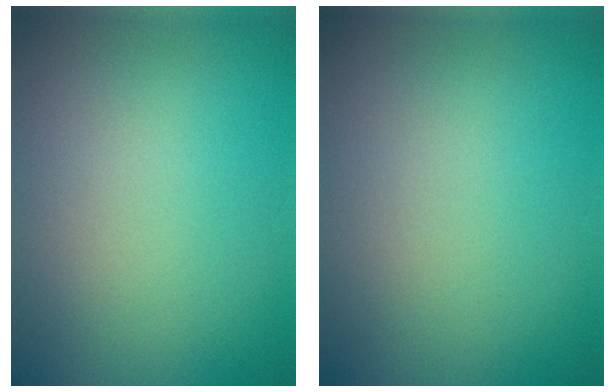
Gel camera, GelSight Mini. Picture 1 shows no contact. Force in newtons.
{"total": 0.0}